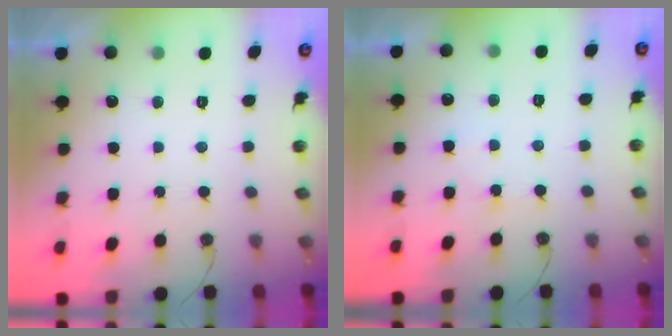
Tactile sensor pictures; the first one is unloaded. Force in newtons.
{"total": 3.0, "press": 3.0, "slide": 0.6}